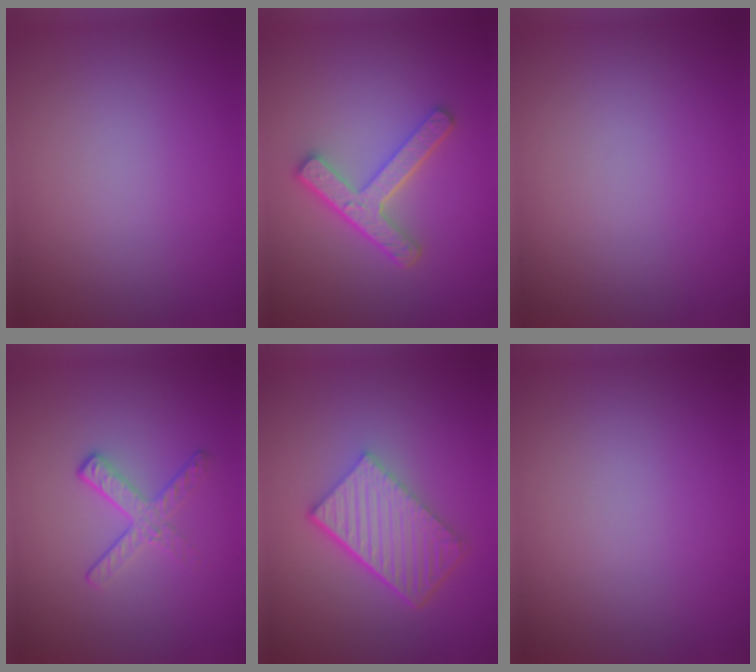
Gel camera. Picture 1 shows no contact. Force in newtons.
{"total": 4.3, "press": 3.3, "slide": 2.8}
{"total": 0.0}
{"total": 2.1, "press": 1.4, "slide": 1.6}
{"total": 6.0, "press": 4.1, "slide": 4.4}
{"total": 0.0}